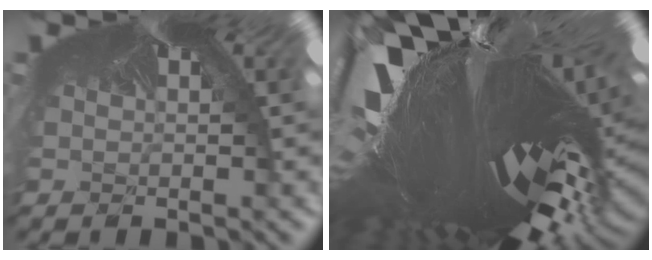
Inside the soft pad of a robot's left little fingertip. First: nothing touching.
{"total": 5.9, "force": [-4.5, -0.9, 3.7], "torque": [-0.111, -0.113, -0.015]}